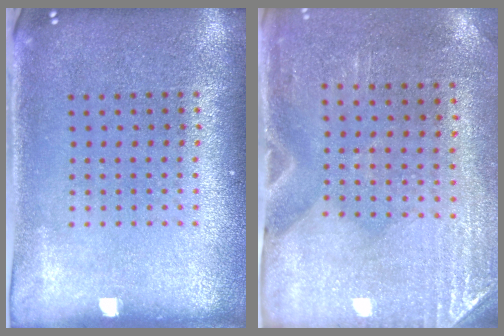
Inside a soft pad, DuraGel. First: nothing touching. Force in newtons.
{"total": 2.9, "press": 2.5, "slide": 1.4}